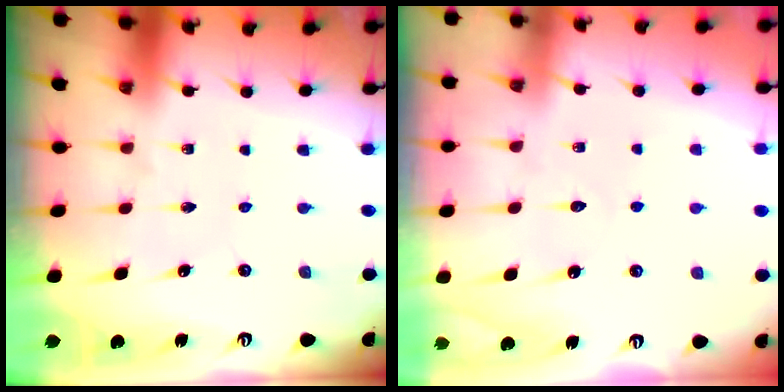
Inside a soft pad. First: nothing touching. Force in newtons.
{"total": 5.1, "press": 5.1, "slide": 0.5}